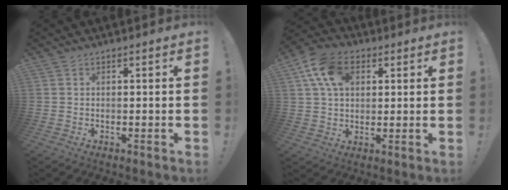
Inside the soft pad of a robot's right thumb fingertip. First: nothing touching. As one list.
[{"total": 13.0, "force": [4.7, 9.0, 8.1], "torque": [-0.140, 0.002, 0.091]}]